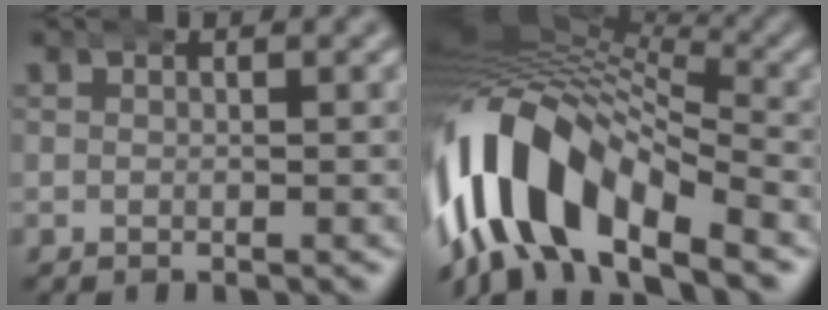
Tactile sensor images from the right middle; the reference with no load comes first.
{"total": 15.1, "force": [-2.1, 9.4, 11.7], "torque": [-0.246, -0.015, -0.025]}